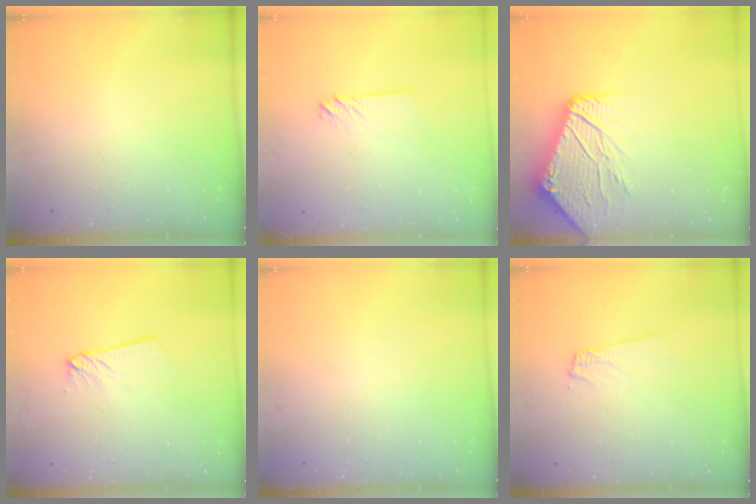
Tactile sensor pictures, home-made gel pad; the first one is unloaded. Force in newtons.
{"total": 2.9, "press": 2.9, "slide": 0.4}
{"total": 15.8, "press": 15.7, "slide": 2.1}
{"total": 2.7, "press": 2.7, "slide": 0.2}
{"total": 0.0}
{"total": 2.9, "press": 2.8, "slide": 0.3}